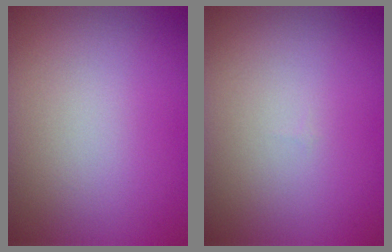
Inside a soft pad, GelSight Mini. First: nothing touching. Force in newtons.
{"total": 0.0}